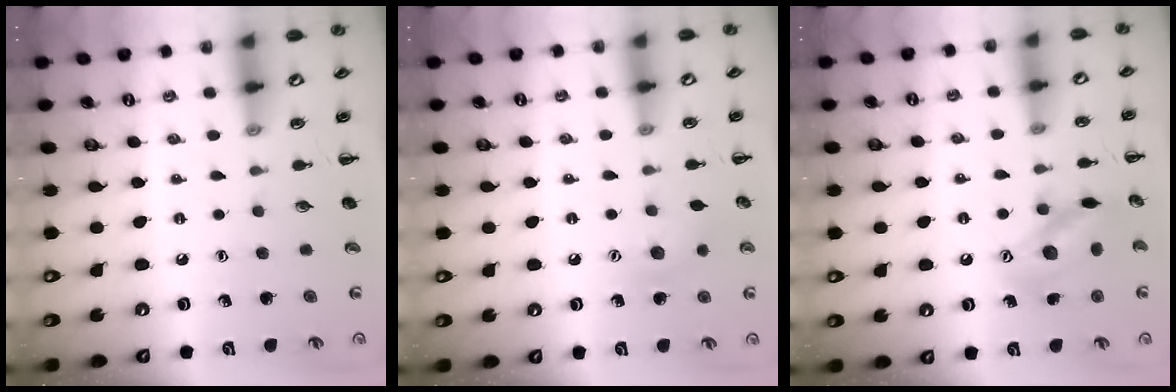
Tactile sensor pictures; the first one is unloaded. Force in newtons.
{"total": 7.5, "press": 7.4, "slide": 1.5}
{"total": 13.1, "press": 13.1, "slide": 0.6}